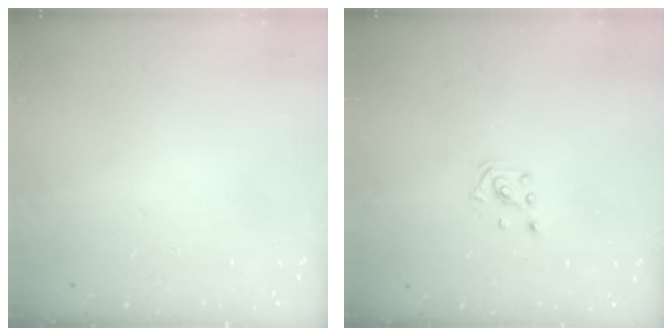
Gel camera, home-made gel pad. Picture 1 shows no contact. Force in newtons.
{"total": 2.0, "press": 2.0, "slide": 0.6}